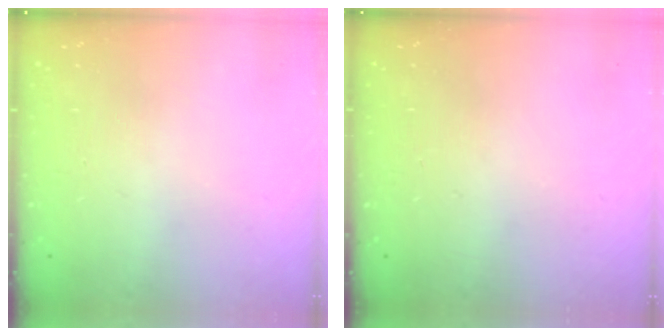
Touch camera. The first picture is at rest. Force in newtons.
{"total": 0.0}